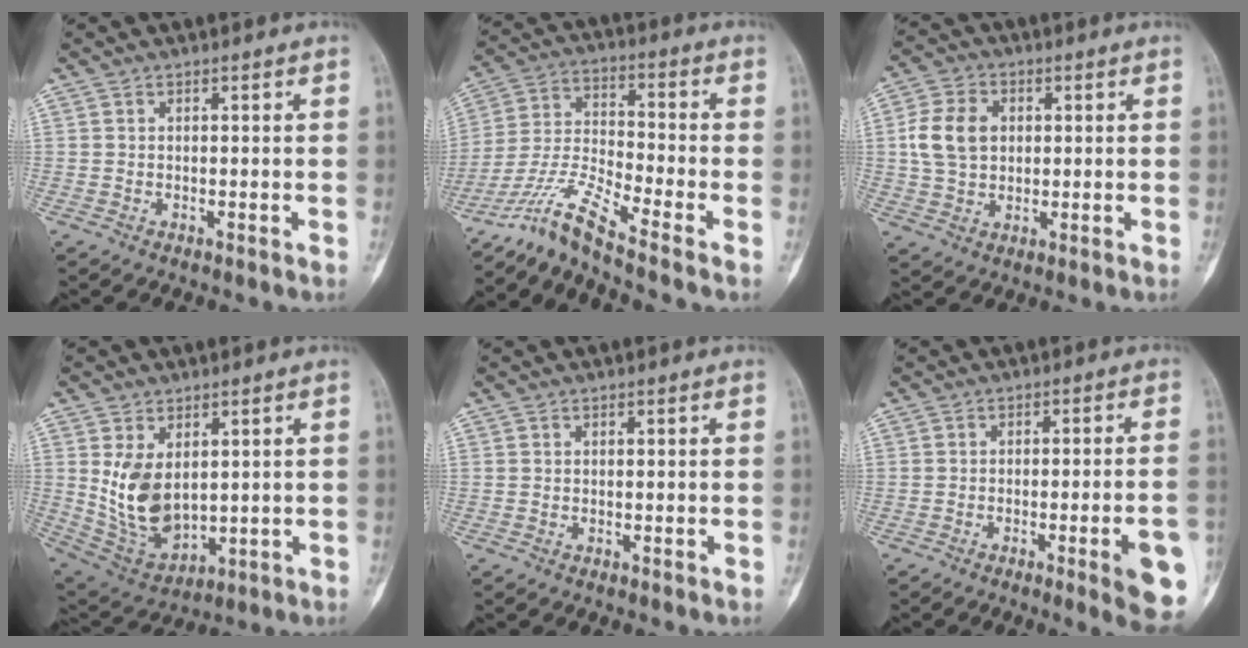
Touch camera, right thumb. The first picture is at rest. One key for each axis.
{"total": 9.7, "fx": -8.1, "fy": -1.1, "fz": 5.2, "tx": -0.131, "ty": 0.040, "tz": -0.164}
{"total": 9.3, "fx": 1.4, "fy": 7.0, "fz": 5.9, "tx": -0.103, "ty": 0.007, "tz": 0.025}
{"total": 11.5, "fx": 2.0, "fy": 7.2, "fz": 8.6, "tx": -0.143, "ty": -0.019, "tz": 0.063}
{"total": 0.0}
{"total": 10.5, "fx": -3.8, "fy": 1.5, "fz": 9.7, "tx": -0.115, "ty": 0.008, "tz": -0.044}